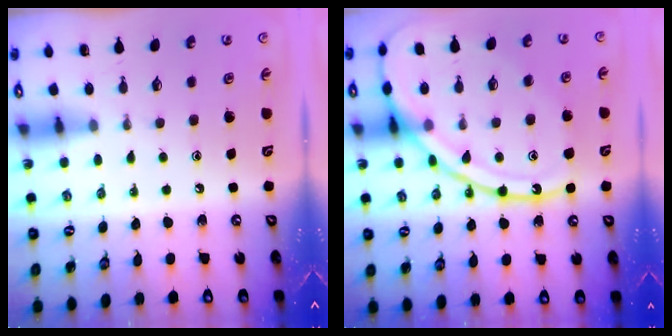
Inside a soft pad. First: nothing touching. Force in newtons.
{"total": 18.8, "press": 18.7, "slide": 2.0}